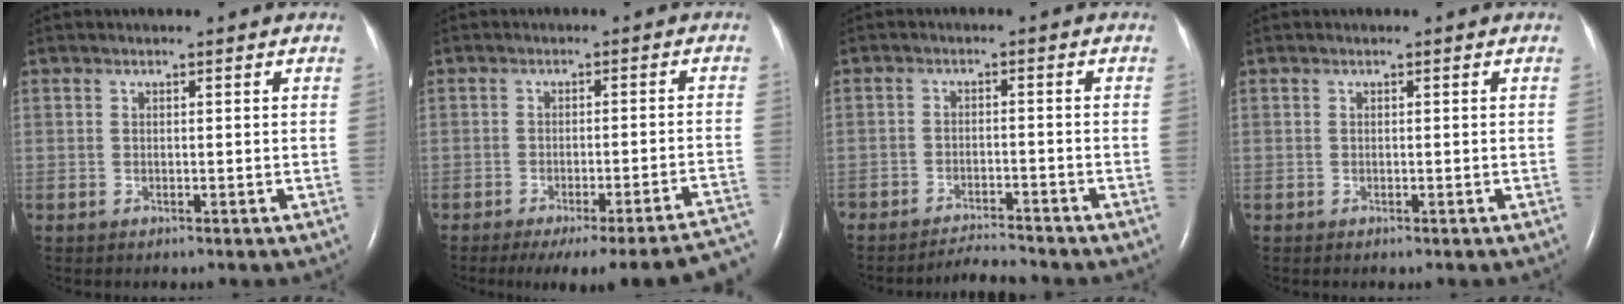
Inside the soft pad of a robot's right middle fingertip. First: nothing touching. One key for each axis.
{"total": 19.7, "fx": -17.6, "fy": 1.0, "fz": 8.6, "tx": -0.025, "ty": -0.003, "tz": -0.210}
{"total": 3.7, "fx": -3.7, "fy": -0.3, "fz": 0.2, "tx": -0.007, "ty": -0.016, "tz": -0.061}
{"total": 0.0}